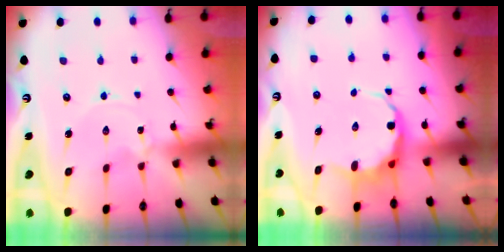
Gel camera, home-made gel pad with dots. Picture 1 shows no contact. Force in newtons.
{"total": 7.0, "press": 6.7, "slide": 2.0}